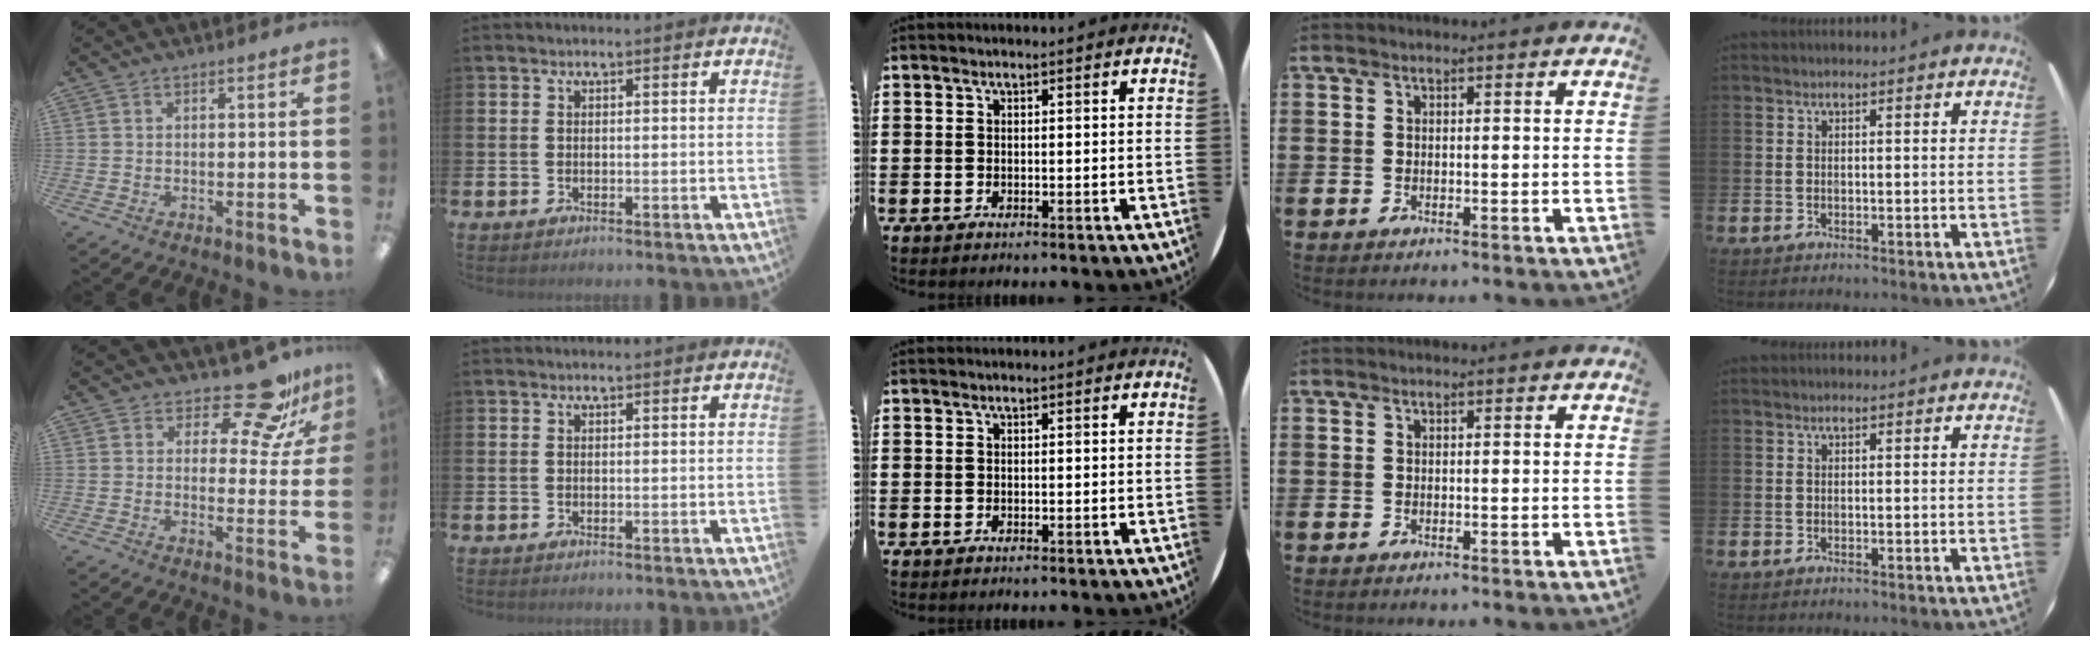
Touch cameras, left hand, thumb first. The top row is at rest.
{"thumb": {"total": 12.7, "force": [10.1, 4.4, 6.3], "torque": [-0.087, -0.071, 0.175]}}